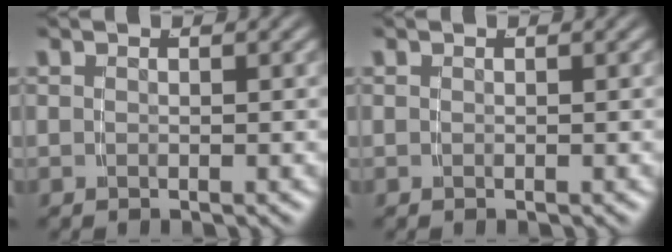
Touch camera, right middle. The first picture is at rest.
{"total": 0.0}